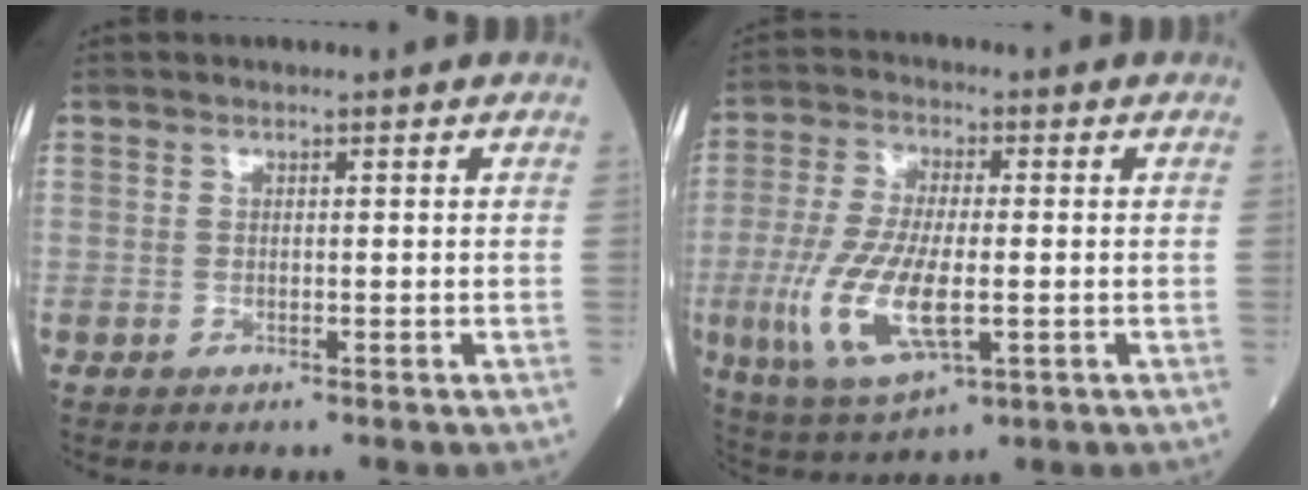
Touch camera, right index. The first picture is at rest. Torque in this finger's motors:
{"motor_torque": [1.26, -0.88, 1.02, 0.21]}